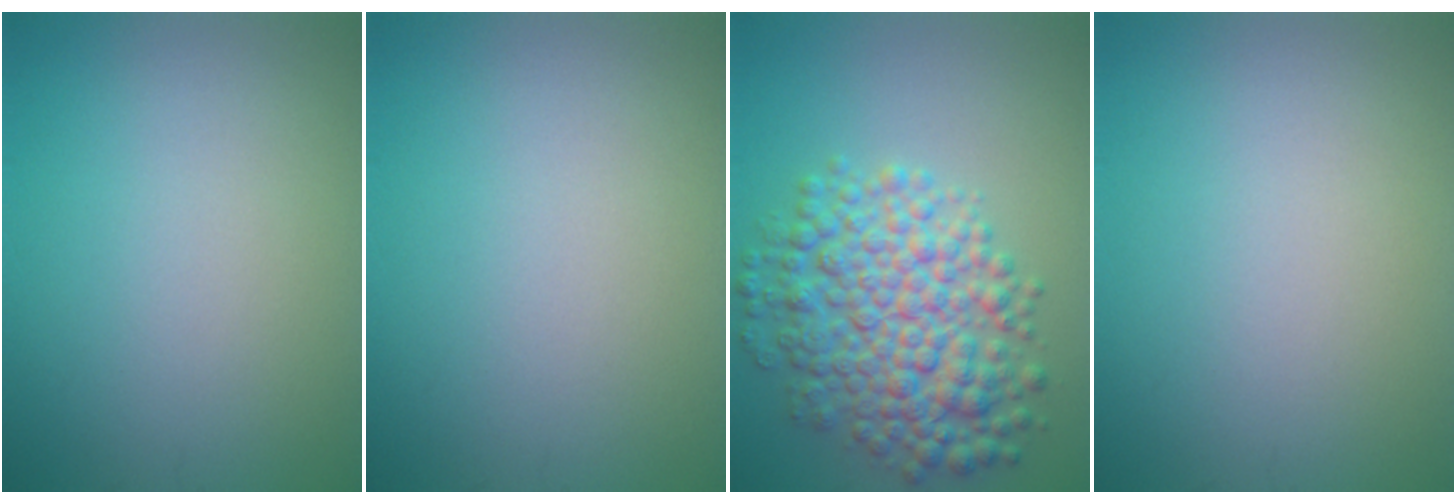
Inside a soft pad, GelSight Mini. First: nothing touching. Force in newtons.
{"total": 0.0}
{"total": 7.4, "press": 7.4, "slide": 0.1}
{"total": 0.0}